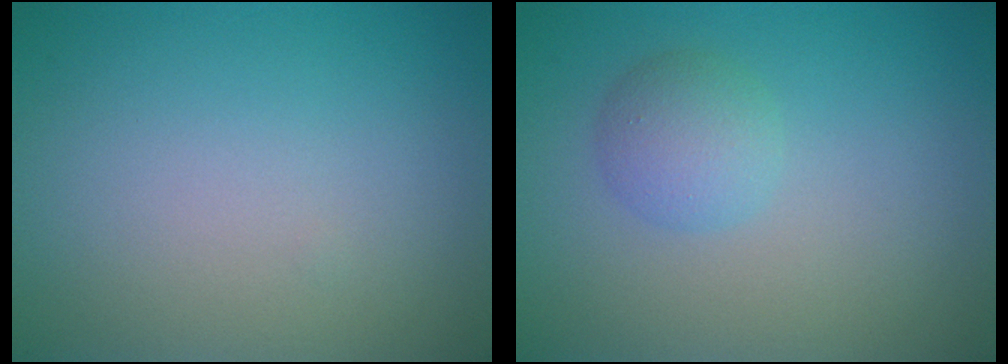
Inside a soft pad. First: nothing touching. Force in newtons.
{"total": 2.4, "press": 2.4, "slide": 0.2}